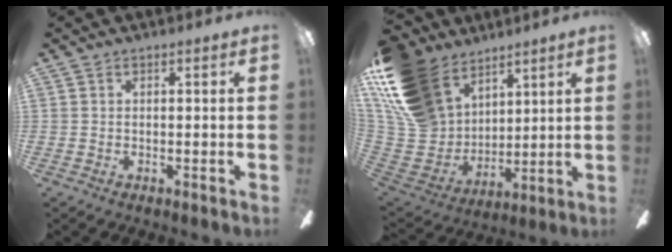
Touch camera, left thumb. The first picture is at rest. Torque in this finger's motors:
{"motor_torque": [0.67, 0.67, 1.39, -1.38, 0.37]}